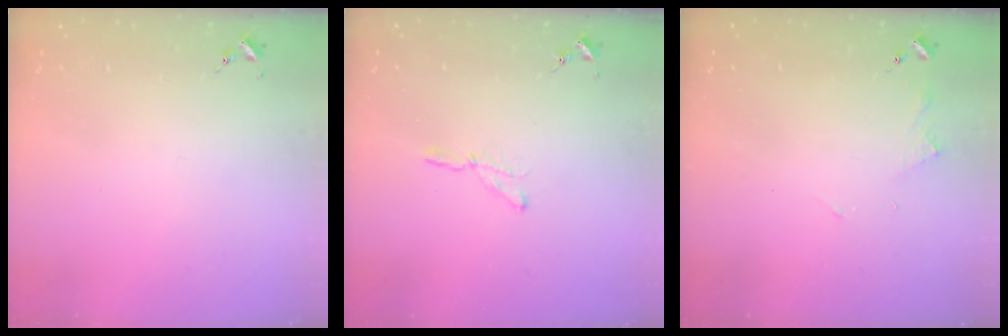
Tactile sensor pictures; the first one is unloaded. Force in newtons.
{"total": 3.7, "press": 3.6, "slide": 0.4}
{"total": 3.9, "press": 3.8, "slide": 0.5}